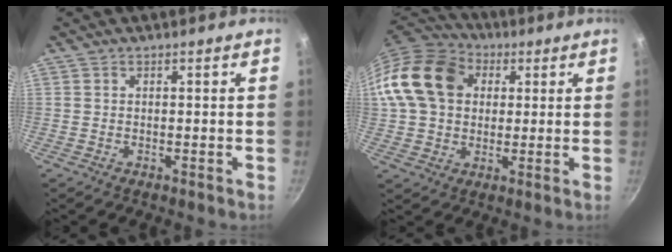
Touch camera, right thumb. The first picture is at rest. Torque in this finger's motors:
{"motor_torque": [0.95, 1.85, 0.80, -0.66, 0.20]}